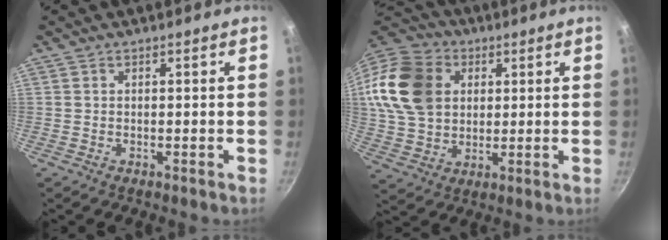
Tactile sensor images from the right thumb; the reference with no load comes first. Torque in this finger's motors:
{"motor_torque": [0.97, 1.59, 0.60, -0.52, 0.28]}